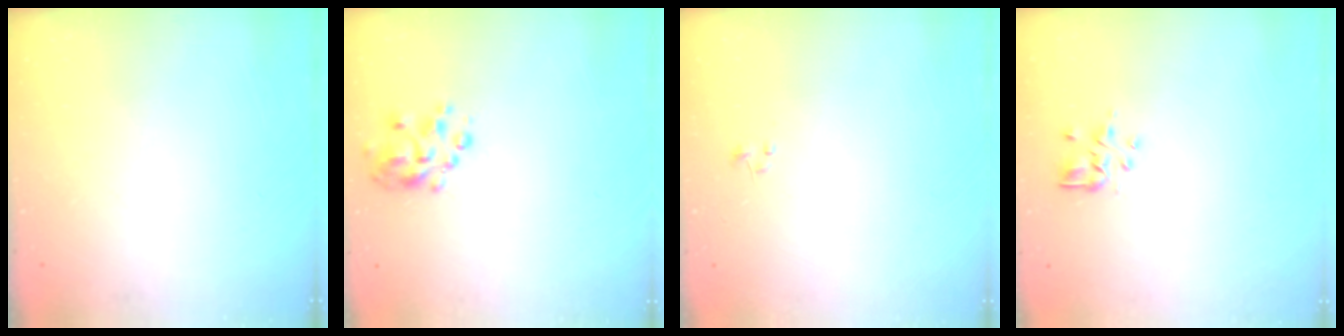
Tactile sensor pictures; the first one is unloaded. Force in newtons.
{"total": 4.9, "press": 4.7, "slide": 1.2}
{"total": 0.0}
{"total": 2.5, "press": 2.3, "slide": 1.0}